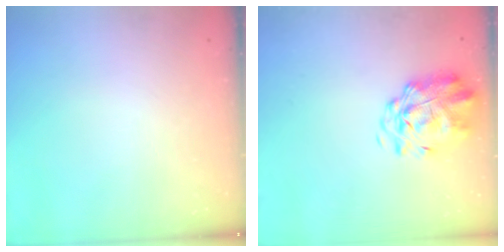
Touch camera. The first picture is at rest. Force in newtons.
{"total": 2.7, "press": 2.3, "slide": 1.5}